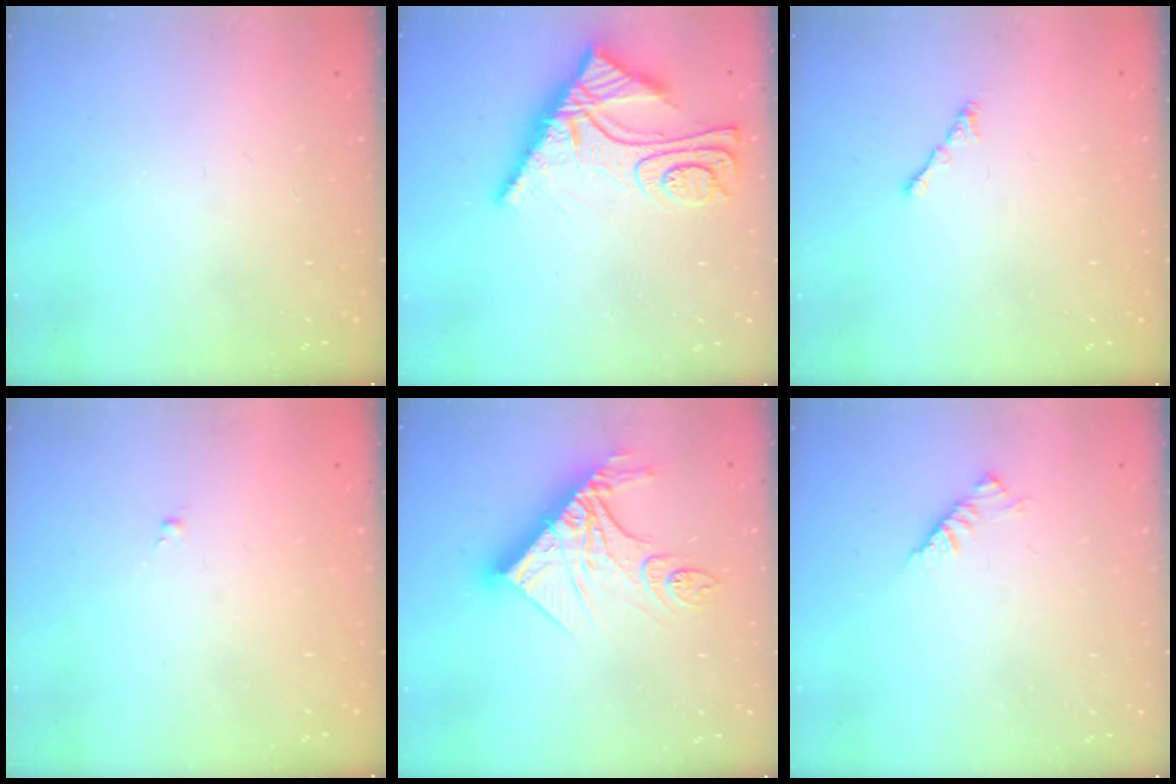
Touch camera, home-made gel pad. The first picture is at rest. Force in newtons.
{"total": 11.4, "press": 11.4, "slide": 1.0}
{"total": 0.0}
{"total": 0.0}
{"total": 17.4, "press": 17.3, "slide": 2.0}
{"total": 3.0, "press": 2.9, "slide": 0.8}